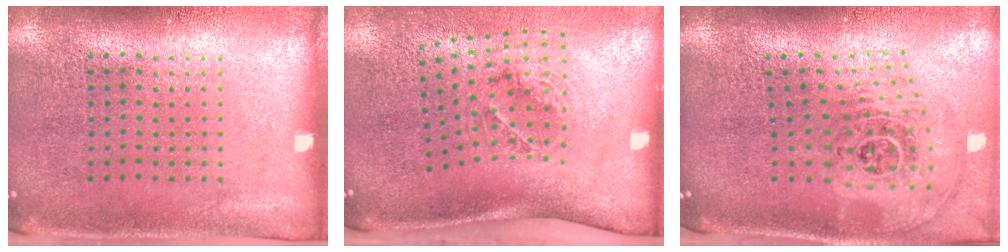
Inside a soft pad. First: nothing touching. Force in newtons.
{"total": 1.8, "press": 1.2, "slide": 1.3}
{"total": 2.7, "press": 1.8, "slide": 2.0}